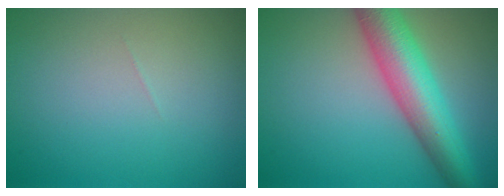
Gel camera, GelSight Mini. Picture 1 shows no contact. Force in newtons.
{"total": 8.2, "press": 8.2, "slide": 0.2}